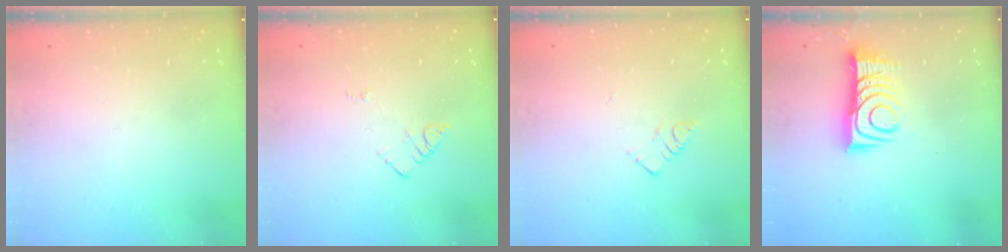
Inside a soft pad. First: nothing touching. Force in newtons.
{"total": 3.9, "press": 3.8, "slide": 0.5}
{"total": 4.4, "press": 4.4, "slide": 0.1}
{"total": 11.6, "press": 11.5, "slide": 0.8}